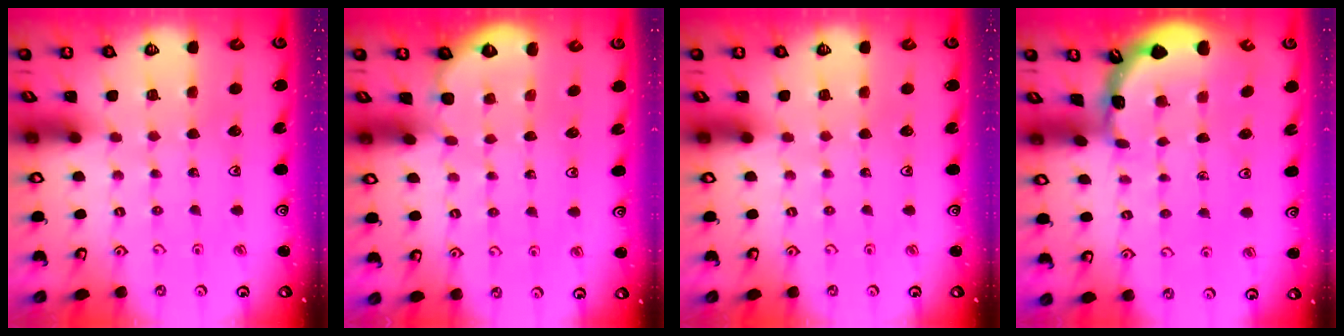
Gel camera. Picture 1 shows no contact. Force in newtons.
{"total": 1.4, "press": 1.4, "slide": 0.1}
{"total": 0.0}
{"total": 1.6, "press": 1.6, "slide": 0.2}